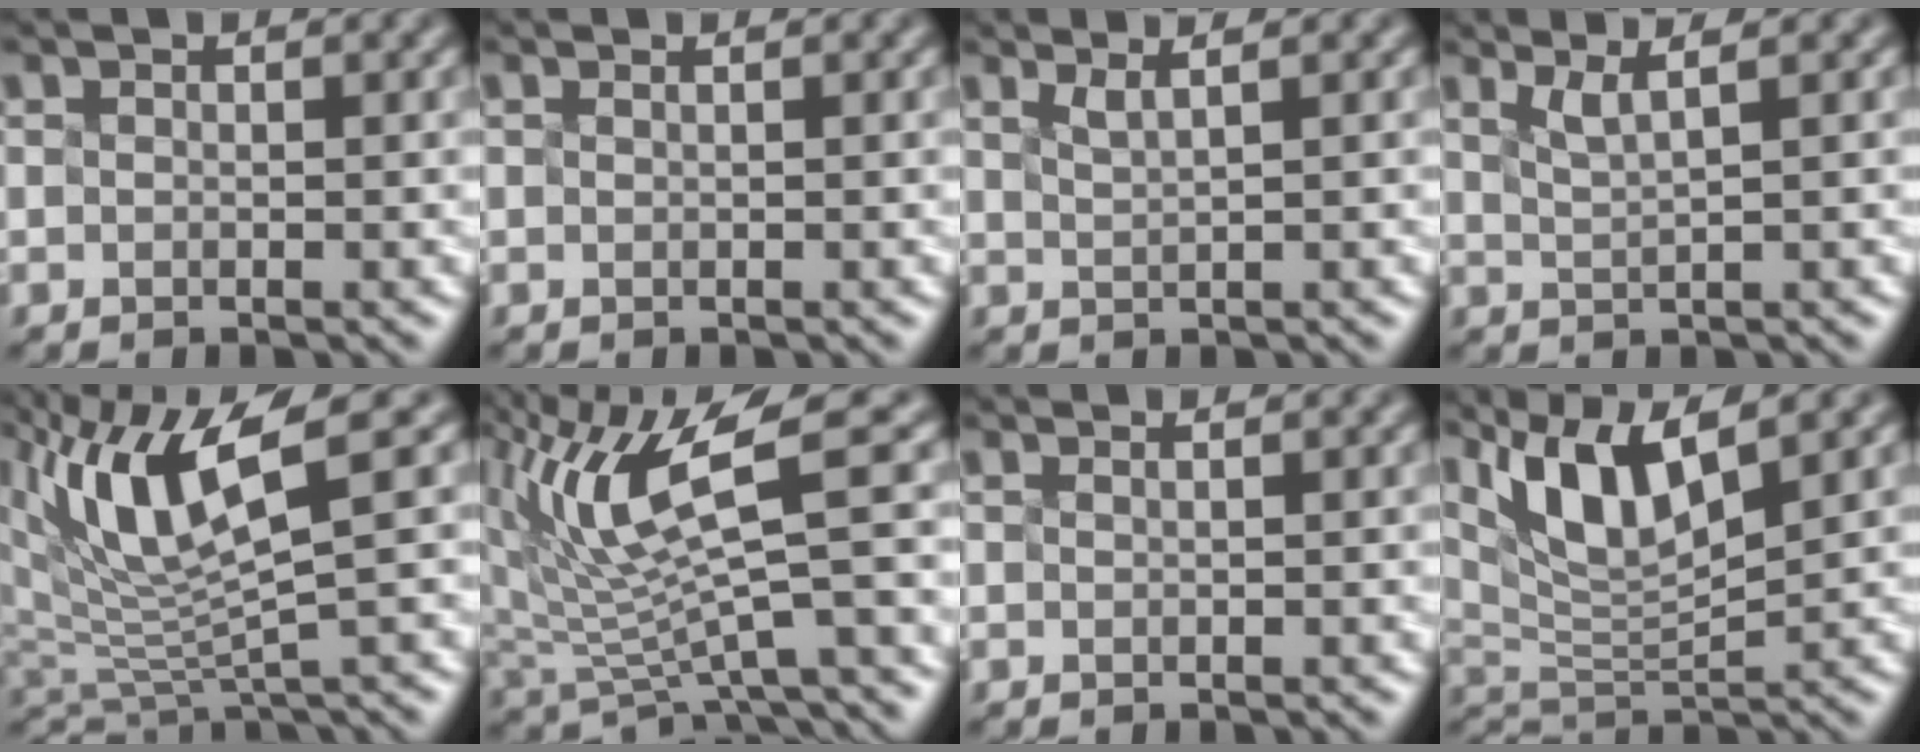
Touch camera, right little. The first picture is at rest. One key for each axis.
{"total": 1.1, "fx": 0.5, "fy": 0.7, "fz": 0.7, "tx": 0.000, "ty": 0.012, "tz": 0.001}
{"total": 0.9, "fx": 0.8, "fy": -0.1, "fz": 0.5, "tx": -0.007, "ty": 0.004, "tz": 0.018}
{"total": 1.1, "fx": 0.7, "fy": -0.5, "fz": 0.6, "tx": -0.016, "ty": -0.002, "tz": 0.038}
{"total": 5.7, "fx": 2.6, "fy": 1.2, "fz": 4.9, "tx": -0.127, "ty": -0.019, "tz": 0.079}
{"total": 7.2, "fx": 2.1, "fy": 2.2, "fz": 6.6, "tx": -0.158, "ty": -0.022, "tz": 0.076}
{"total": 1.4, "fx": 0.7, "fy": 0.8, "fz": 0.8, "tx": -0.003, "ty": 0.016, "tz": 0.005}
{"total": 5.4, "fx": 3.0, "fy": 1.0, "fz": 4.4, "tx": -0.103, "ty": 0.002, "tz": 0.084}